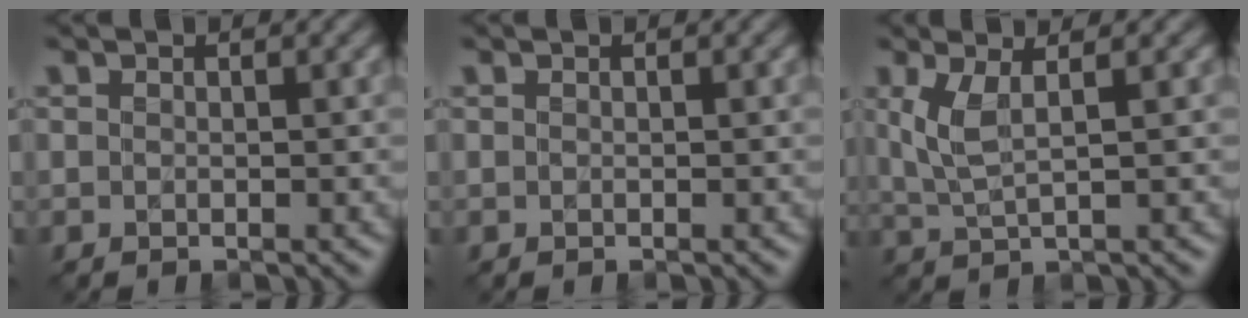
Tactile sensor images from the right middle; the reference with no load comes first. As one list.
[{"total": 0.0}, {"total": 3.1, "force": [1.0, 0.9, 2.8], "torque": [-0.063, -0.004, 0.025]}]